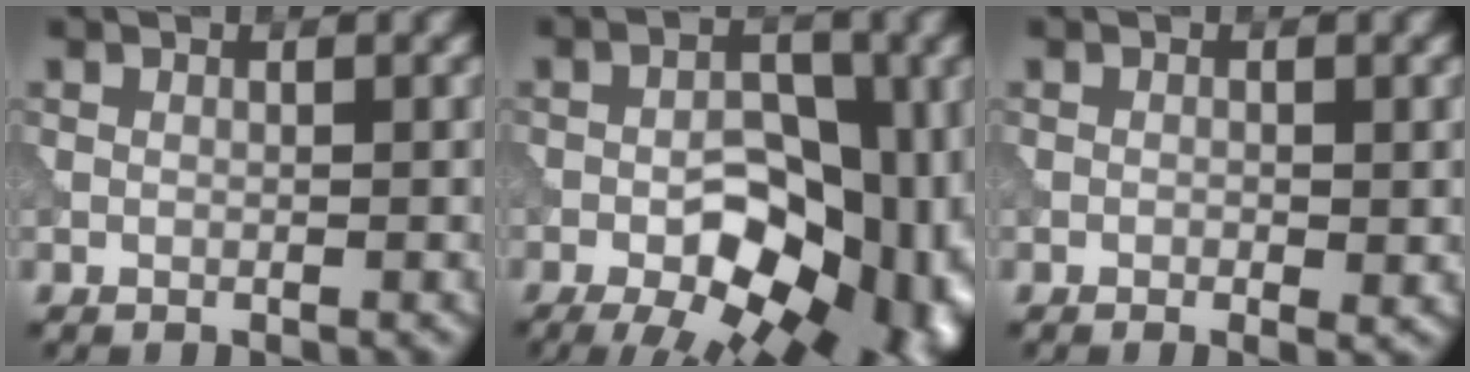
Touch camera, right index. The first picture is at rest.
{"total": 17.7, "force": [-6.4, 9.9, 13.2], "torque": [-0.126, 0.006, -0.080]}
{"total": 1.1, "force": [-0.1, 0.4, 1.0], "torque": [-0.010, -0.005, -0.001]}